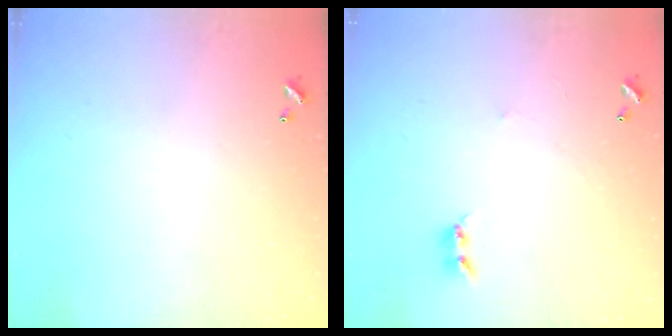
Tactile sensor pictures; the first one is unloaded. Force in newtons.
{"total": 2.2, "press": 2.2, "slide": 0.4}